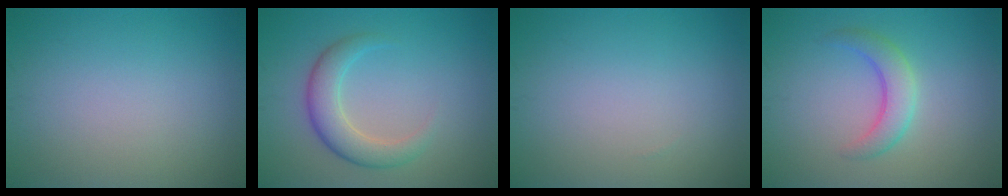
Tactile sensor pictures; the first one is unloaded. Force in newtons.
{"total": 3.1, "press": 3.1, "slide": 0.2}
{"total": 0.0}
{"total": 3.0, "press": 3.0, "slide": 0.2}